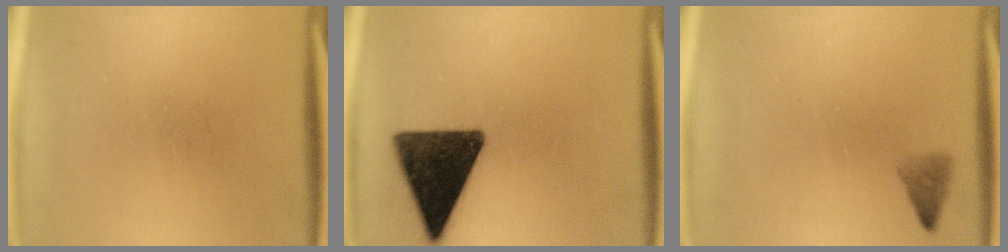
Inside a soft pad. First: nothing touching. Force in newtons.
{"total": 15.1}
{"total": 1.6}